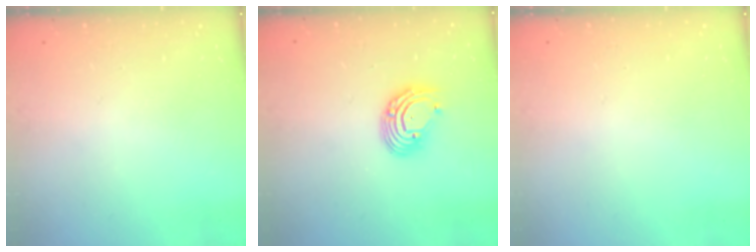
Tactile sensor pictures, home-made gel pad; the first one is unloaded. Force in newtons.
{"total": 8.3, "press": 8.2, "slide": 0.7}
{"total": 0.0}